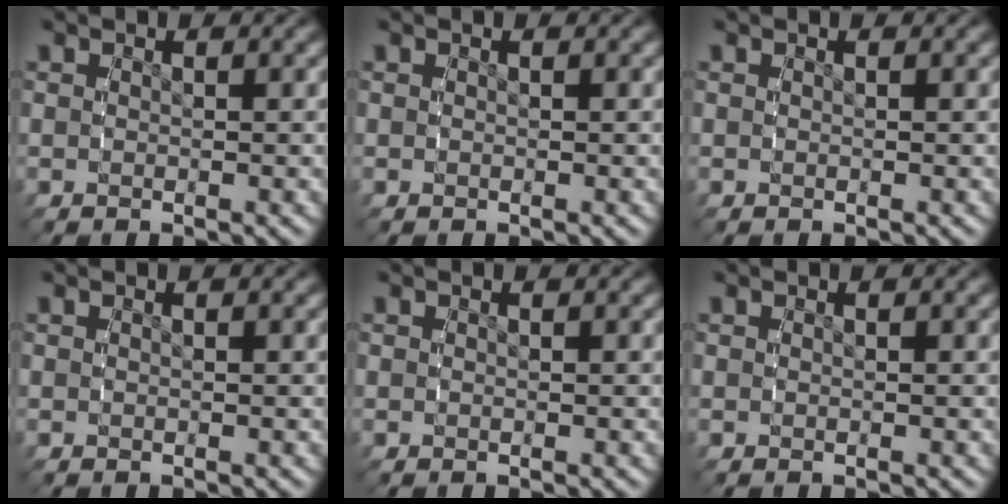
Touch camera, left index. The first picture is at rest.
{"total": 0.0}
{"total": 0.0}
{"total": 0.0}
{"total": 0.0}
{"total": 0.0}